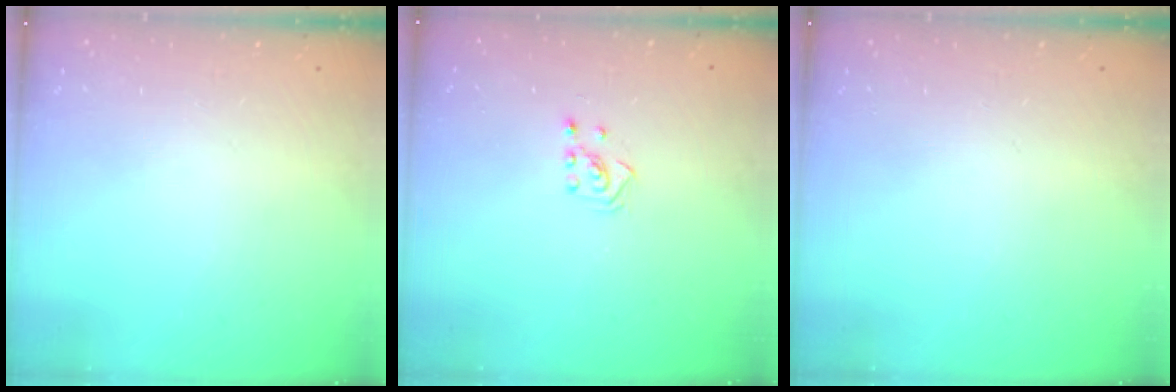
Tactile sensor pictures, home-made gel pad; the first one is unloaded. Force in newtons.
{"total": 2.3, "press": 2.2, "slide": 0.7}
{"total": 0.0}